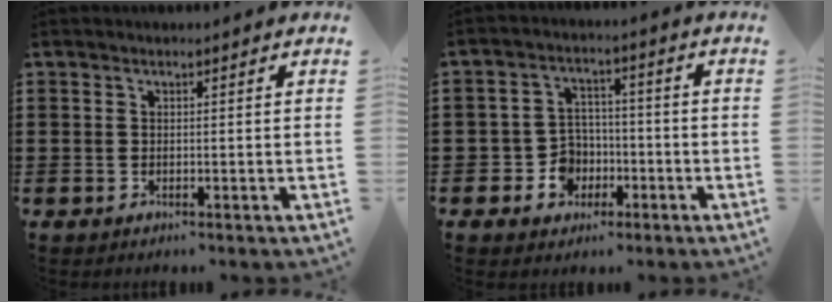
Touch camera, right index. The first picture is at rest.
{"total": 5.9, "force": [-2.0, 5.1, 2.0], "torque": [-0.054, 0.016, -0.036]}